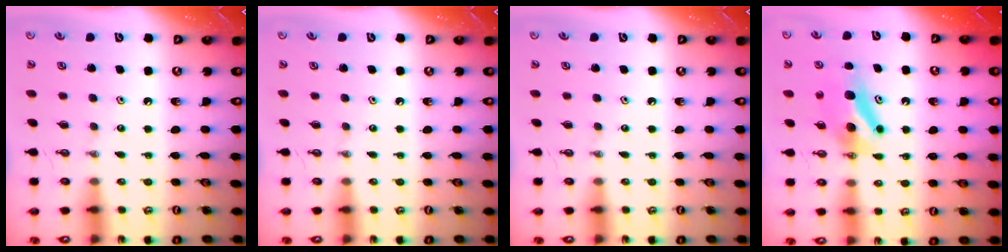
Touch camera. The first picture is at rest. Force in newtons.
{"total": 0.0}
{"total": 0.0}
{"total": 8.0, "press": 6.8, "slide": 4.1}